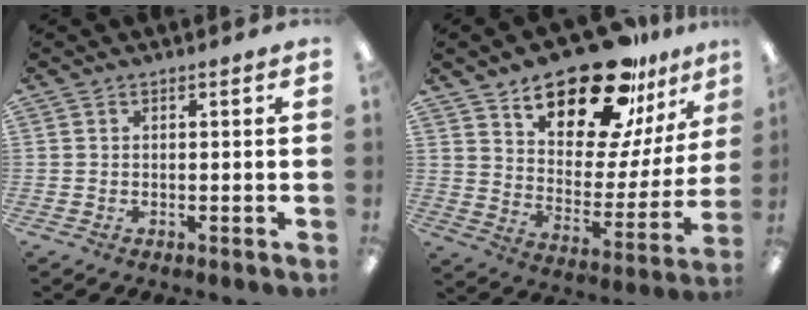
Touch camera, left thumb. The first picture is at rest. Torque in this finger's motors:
{"motor_torque": [0.39, 0.75, 1.26, -1.51, 0.11]}